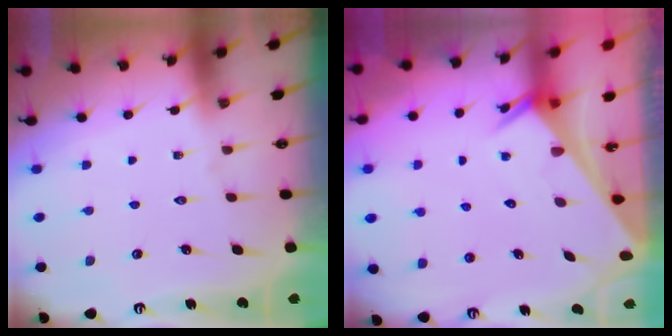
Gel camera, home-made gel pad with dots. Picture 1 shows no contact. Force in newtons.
{"total": 2.6, "press": 2.6, "slide": 0.1}